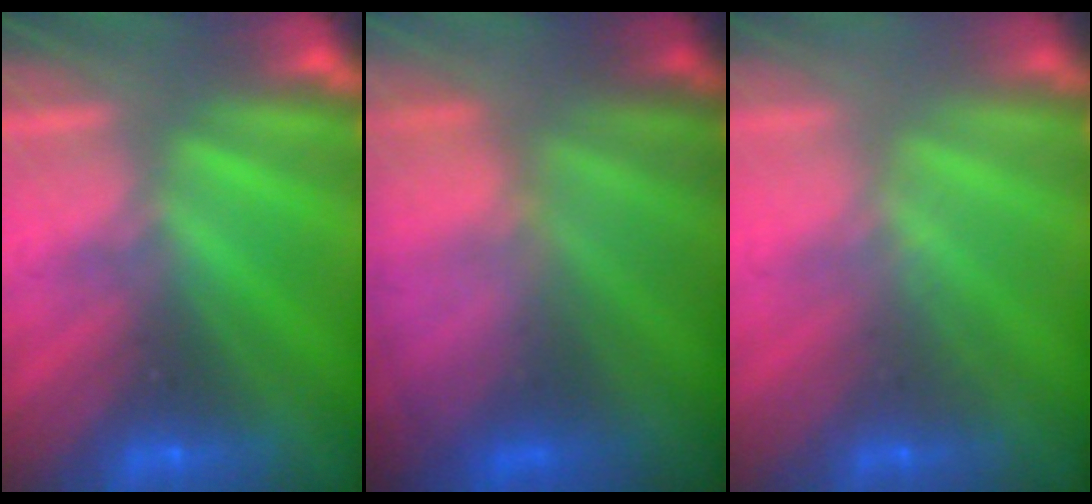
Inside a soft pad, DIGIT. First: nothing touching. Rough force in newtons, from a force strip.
{"total": 8.2}
{"total": 2.3}